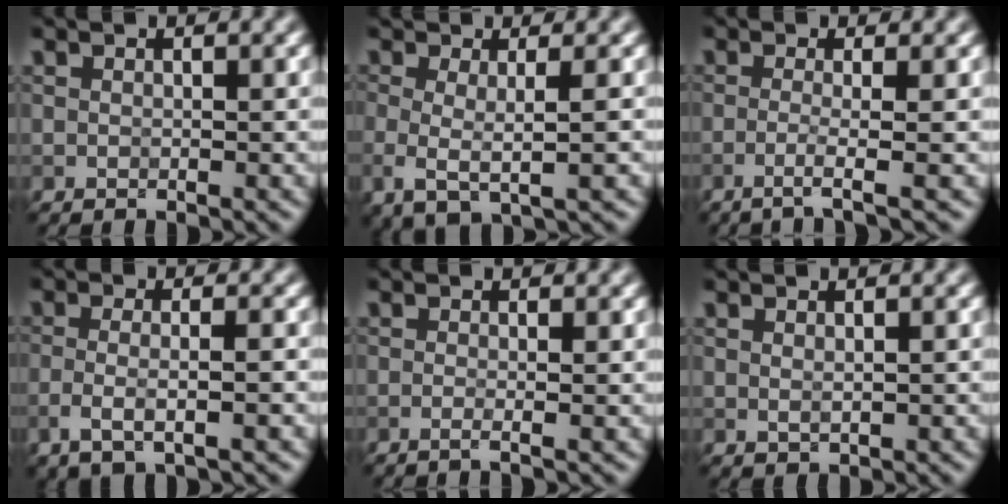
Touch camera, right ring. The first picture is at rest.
{"total": 3.2, "force": [-0.3, 1.0, 3.0], "torque": [-0.061, -0.011, -0.007]}
{"total": 2.5, "force": [-0.9, 0.4, 2.3], "torque": [-0.035, 0.000, -0.035]}
{"total": 3.6, "force": [-1.2, 1.2, 3.2], "torque": [-0.057, -0.004, -0.025]}
{"total": 1.4, "force": [-0.3, 0.5, 1.3], "torque": [-0.011, -0.007, -0.020]}
{"total": 0.9, "force": [0.1, 0.5, 0.7], "torque": [-0.016, -0.003, 0.004]}